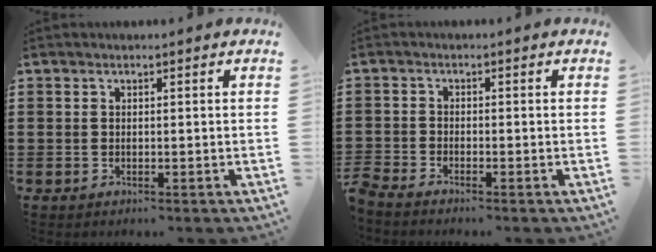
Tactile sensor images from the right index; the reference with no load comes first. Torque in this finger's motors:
{"motor_torque": [2.14, 0.00, 1.05, 0.21]}